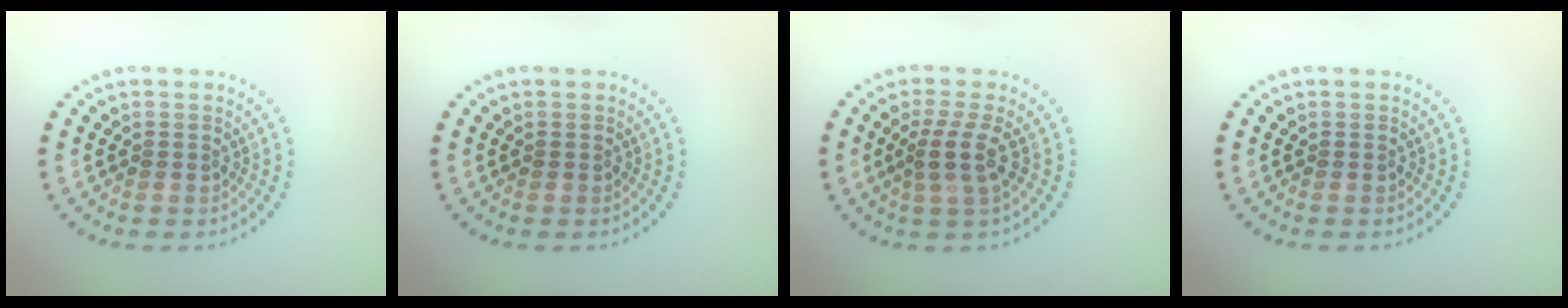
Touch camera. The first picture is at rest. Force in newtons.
{"total": 0.0}
{"total": 2.5, "press": 1.8, "slide": 1.7}
{"total": 0.0}